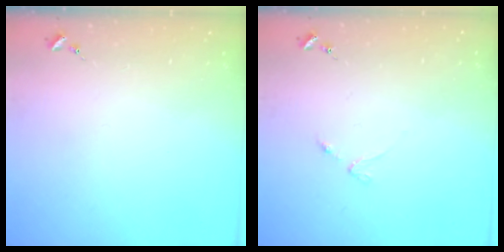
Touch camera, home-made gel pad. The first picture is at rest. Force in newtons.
{"total": 2.5, "press": 2.4, "slide": 0.4}